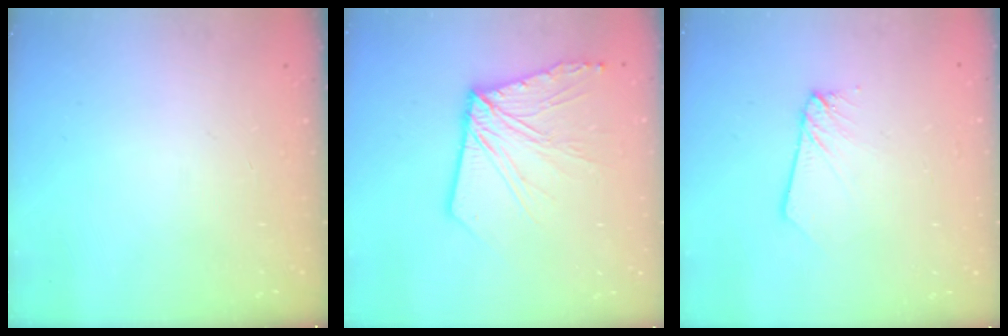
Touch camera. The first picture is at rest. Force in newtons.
{"total": 13.5, "press": 13.4, "slide": 1.6}
{"total": 2.3, "press": 2.3, "slide": 0.2}